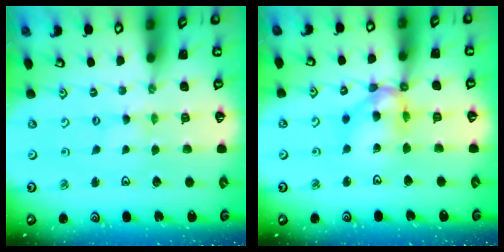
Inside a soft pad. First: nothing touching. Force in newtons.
{"total": 12.8, "press": 12.7, "slide": 1.5}